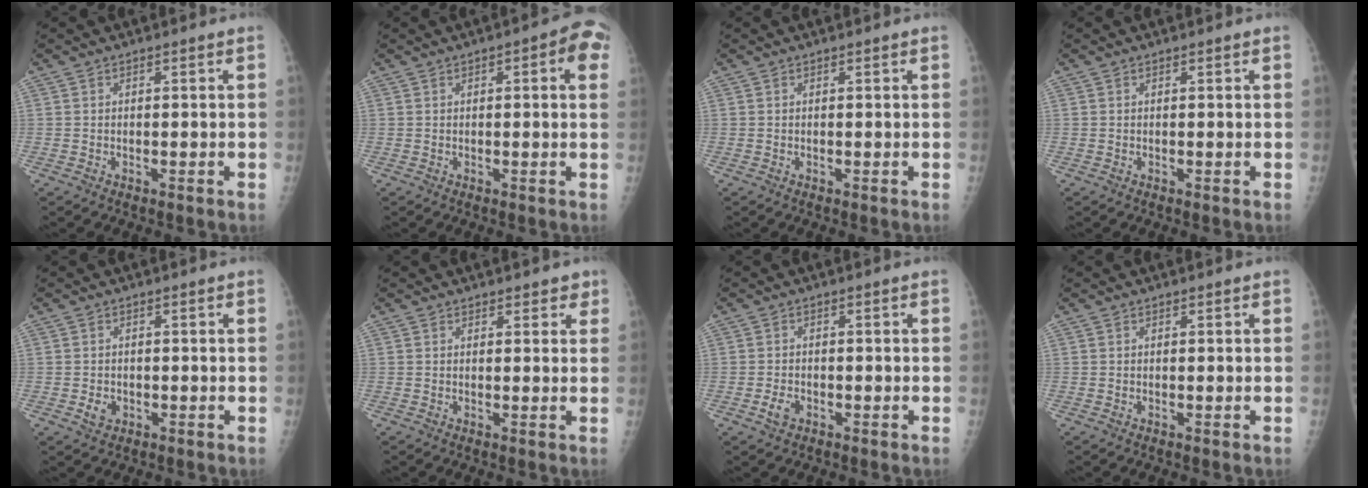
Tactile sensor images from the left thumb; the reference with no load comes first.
{"total": 6.6, "force": [1.9, 2.2, 5.9], "torque": [-0.055, 0.012, 0.013]}
{"total": 0.0}
{"total": 0.0}
{"total": 2.1, "force": [-0.5, 1.7, 1.0], "torque": [-0.011, 0.001, -0.003]}
{"total": 2.4, "force": [1.8, 1.4, 0.7], "torque": [0.020, -0.007, 0.016]}
{"total": 2.2, "force": [-0.9, 1.5, 1.3], "torque": [-0.023, 0.001, -0.016]}
{"total": 0.0}